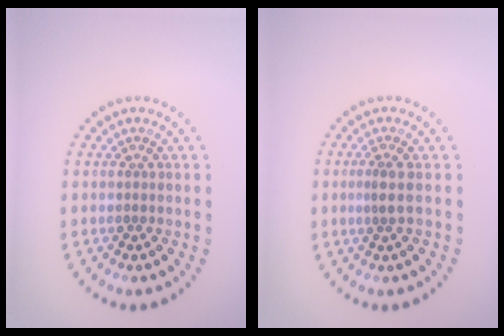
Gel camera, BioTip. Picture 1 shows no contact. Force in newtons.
{"total": 1.4, "press": 0.9, "slide": 1.1}